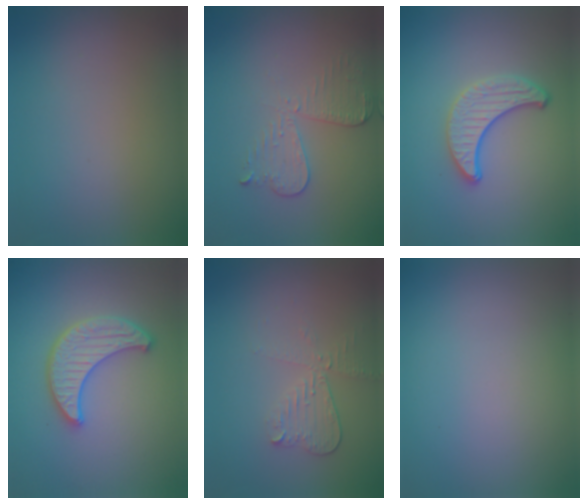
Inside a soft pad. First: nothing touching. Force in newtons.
{"total": 3.2, "press": 2.9, "slide": 1.3}
{"total": 3.5, "press": 3.2, "slide": 1.5}
{"total": 4.1, "press": 3.7, "slide": 1.8}
{"total": 2.8, "press": 2.5, "slide": 1.3}
{"total": 0.0}